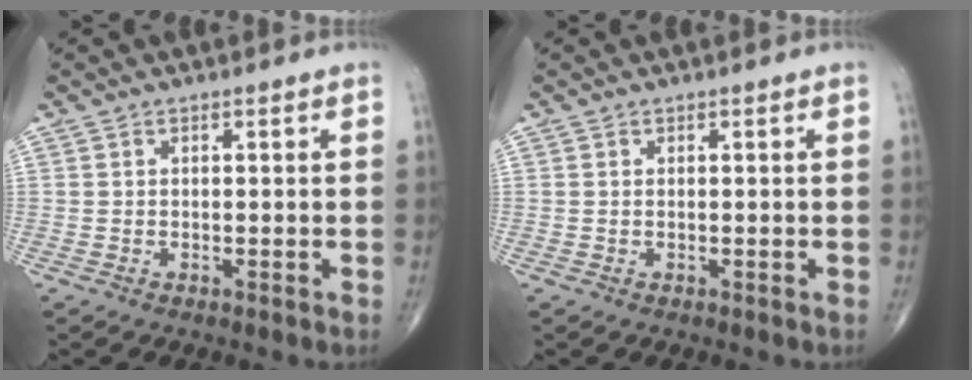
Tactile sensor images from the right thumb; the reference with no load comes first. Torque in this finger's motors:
{"motor_torque": [-0.29, 0.05, -0.19, -0.12, 0.02]}